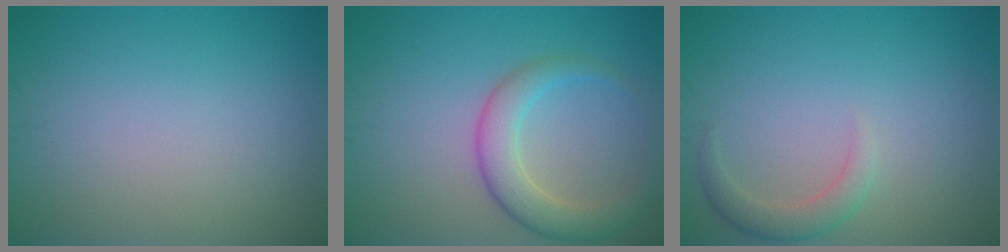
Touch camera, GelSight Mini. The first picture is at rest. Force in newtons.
{"total": 4.1, "press": 4.1, "slide": 0.3}
{"total": 2.1, "press": 2.1, "slide": 0.2}